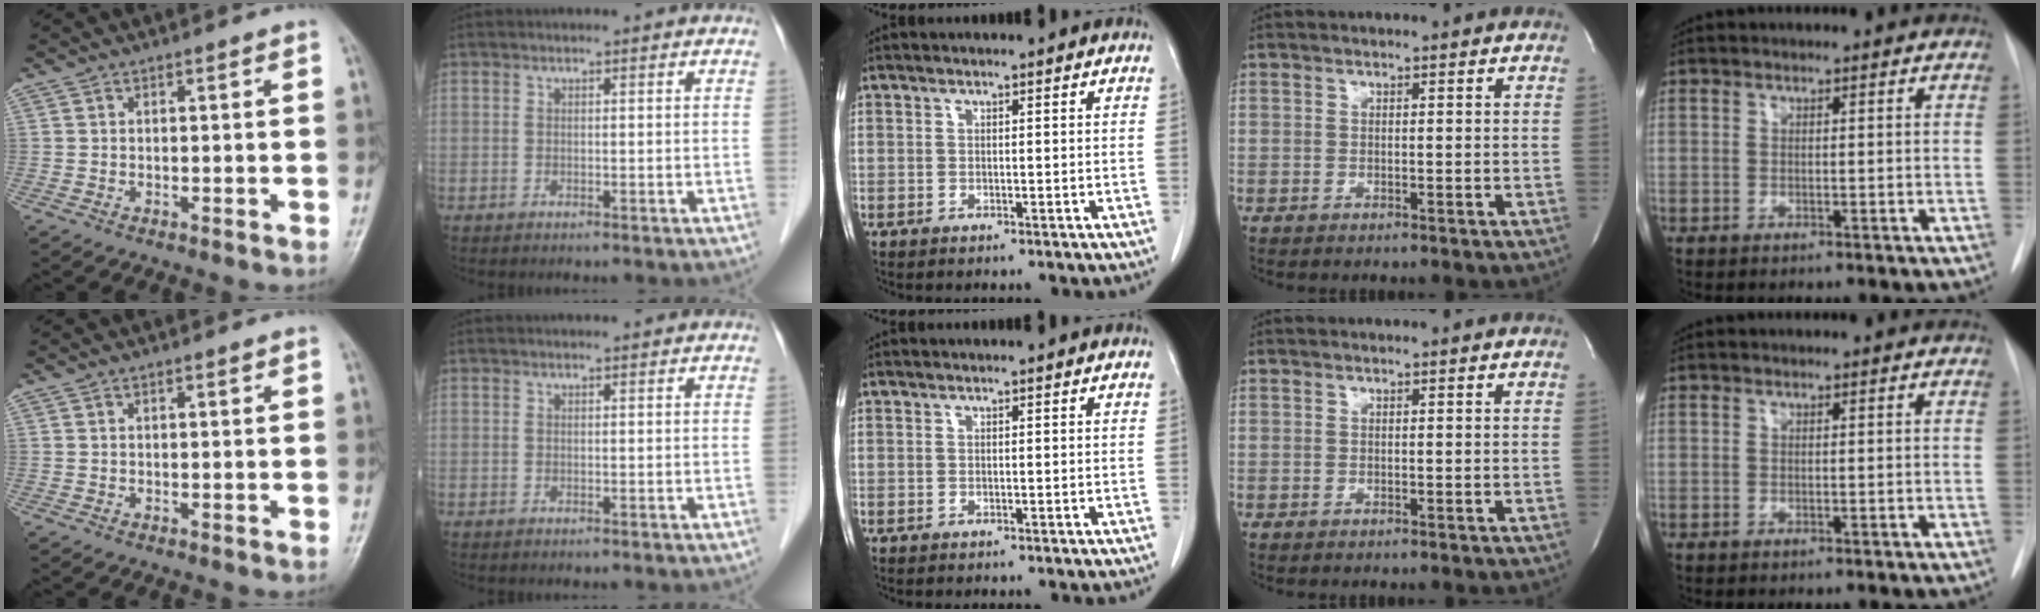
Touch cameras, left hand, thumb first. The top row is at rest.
{"thumb": {"total": 0.9, "force": [0.6, 0.3, 0.6], "torque": [-0.009, -0.001, 0.010]}, "index": {"total": 1.3, "force": [1.2, 0.0, 0.4], "torque": [-0.008, 0.010, 0.018]}}